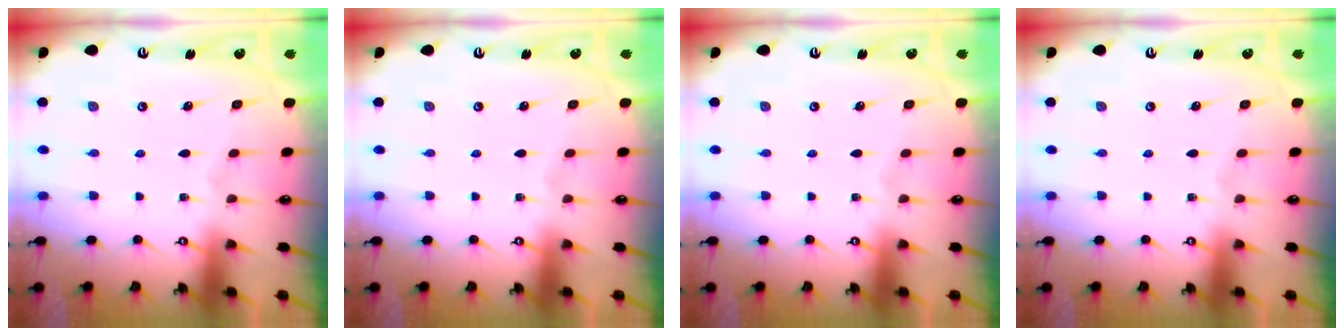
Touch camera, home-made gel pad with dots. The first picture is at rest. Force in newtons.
{"total": 0.0}
{"total": 0.0}
{"total": 0.0}